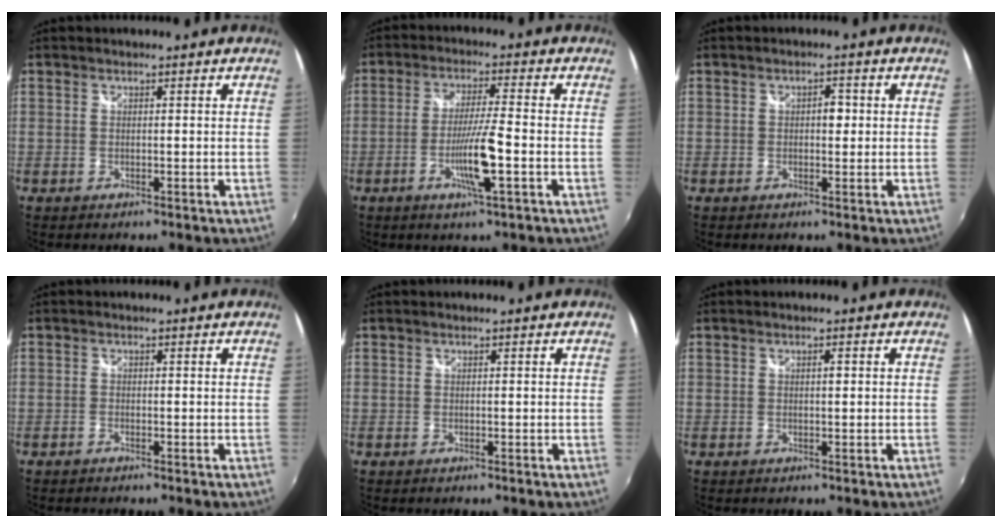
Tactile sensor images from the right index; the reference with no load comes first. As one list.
[{"total": 7.9, "force": [-2.9, -0.2, 7.4], "torque": [-0.138, -0.009, -0.054]}, {"total": 2.0, "force": [0.1, 1.3, 1.5], "torque": [-0.021, 0.007, -0.001]}, {"total": 0.8, "force": [-0.7, 0.3, 0.0], "torque": [-0.003, -0.004, -0.015]}, {"total": 0.0}, {"total": 0.6, "force": [0.2, 0.1, 0.6], "torque": [-0.009, 0.003, 0.004]}]